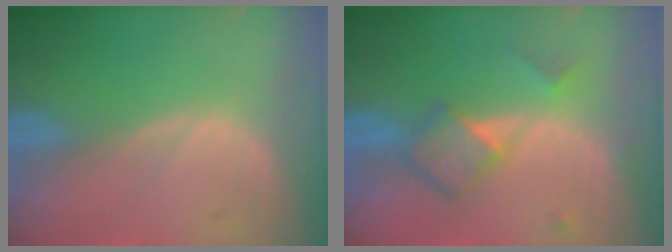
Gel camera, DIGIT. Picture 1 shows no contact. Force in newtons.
{"total": 5.0, "press": 4.9, "slide": 1.0}